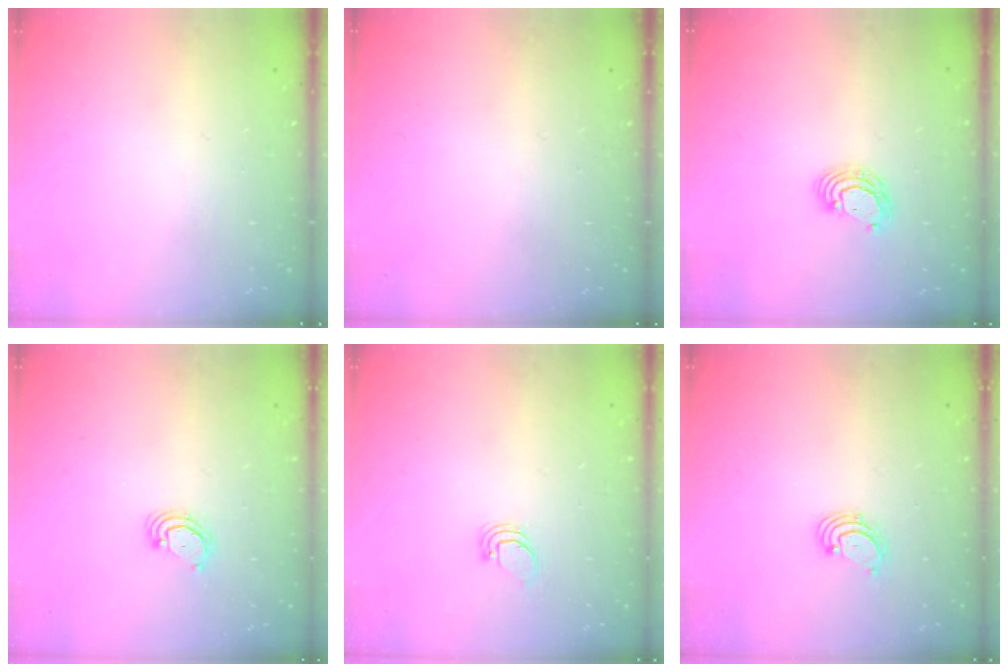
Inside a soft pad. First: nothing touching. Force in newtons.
{"total": 0.0}
{"total": 4.9, "press": 4.9, "slide": 0.2}
{"total": 2.9, "press": 2.9, "slide": 0.3}
{"total": 0.9, "press": 0.9, "slide": 0.1}
{"total": 1.6, "press": 1.6, "slide": 0.2}